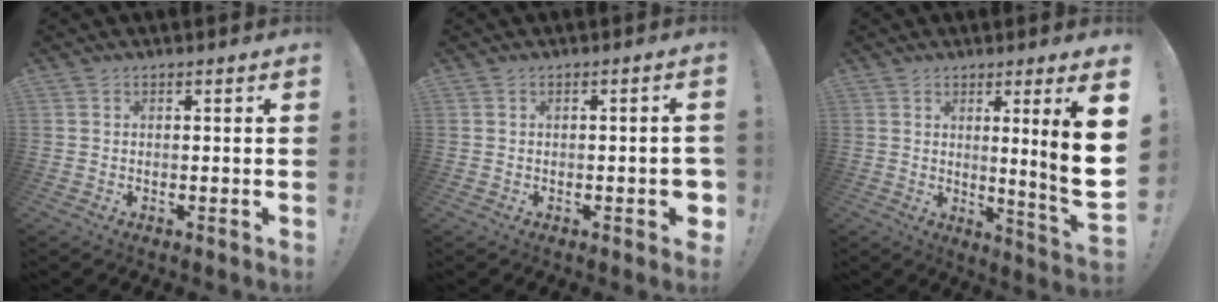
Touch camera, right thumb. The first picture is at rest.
{"total": 3.2, "force": [-1.1, 1.1, 2.8], "torque": [-0.041, 0.008, -0.015]}
{"total": 11.7, "force": [2.0, -1.0, 11.4], "torque": [-0.167, -0.030, 0.020]}